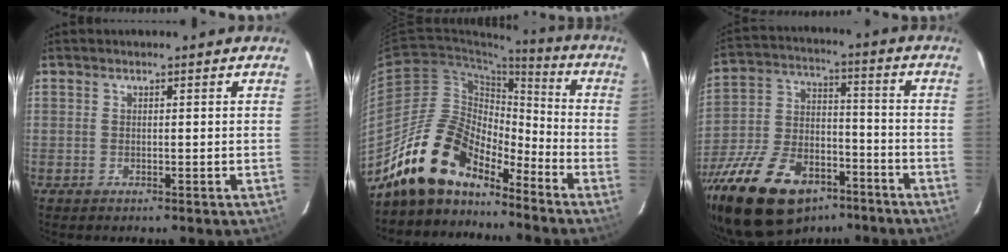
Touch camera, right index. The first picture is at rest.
{"total": 16.1, "force": [-13.4, 6.1, 6.6], "torque": [-0.126, 0.012, -0.245]}
{"total": 26.8, "force": [-17.4, 13.7, 15.0], "torque": [-0.317, -0.008, -0.275]}